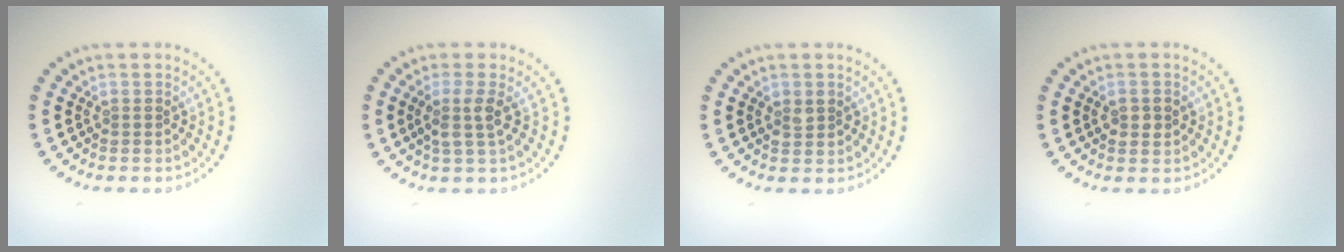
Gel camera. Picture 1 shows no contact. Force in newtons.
{"total": 2.2, "press": 1.8, "slide": 1.2}
{"total": 1.4, "press": 1.4, "slide": 0.0}
{"total": 1.6, "press": 1.6, "slide": 0.2}